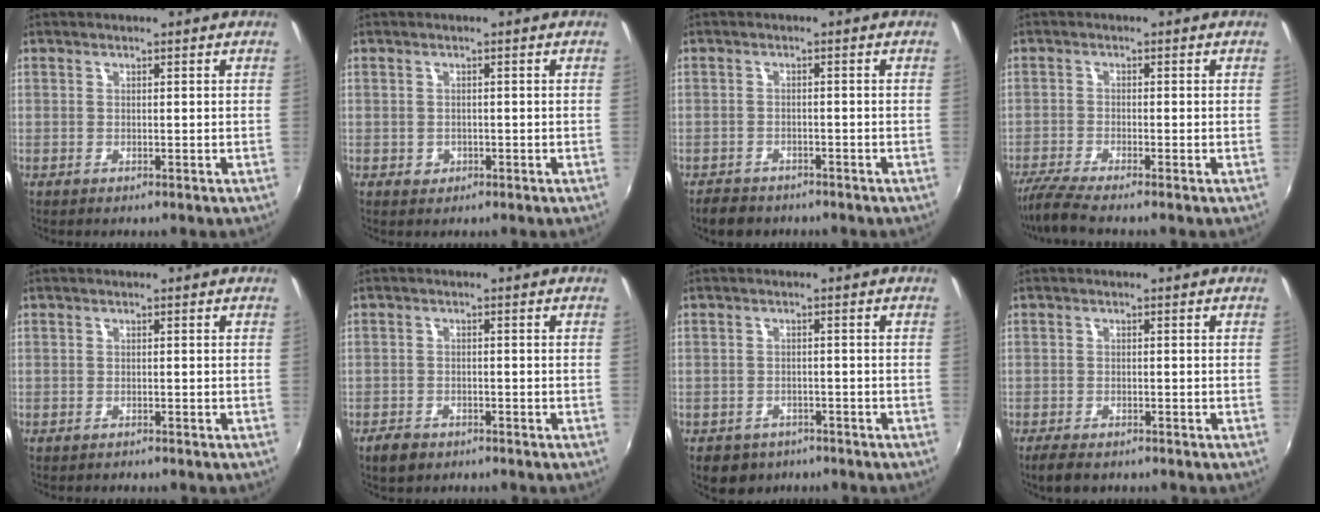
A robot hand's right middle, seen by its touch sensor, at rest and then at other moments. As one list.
[{"total": 1.3, "force": [-0.4, 1.1, 0.3], "torque": [-0.005, -0.003, -0.004]}, {"total": 4.7, "force": [-3.9, 2.4, 1.2], "torque": [-0.041, -0.007, -0.063]}, {"total": 5.2, "force": [-4.6, -0.4, 2.5], "torque": [-0.069, -0.019, -0.087]}, {"total": 1.0, "force": [-0.9, 0.3, 0.1], "torque": [-0.006, -0.004, -0.014]}, {"total": 3.7, "force": [-2.7, 2.1, 1.4], "torque": [-0.041, -0.003, -0.045]}, {"total": 5.6, "force": [-3.8, 3.8, 1.5], "torque": [-0.042, -0.006, -0.054]}, {"total": 4.1, "force": [-3.3, 1.5, 2.1], "torque": [-0.051, -0.017, -0.058]}]